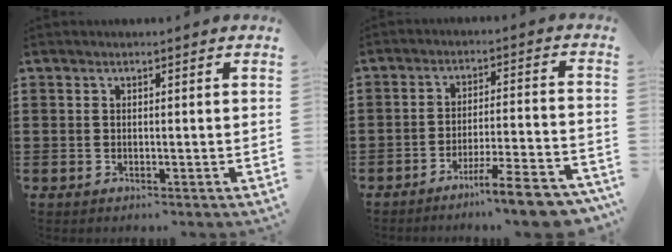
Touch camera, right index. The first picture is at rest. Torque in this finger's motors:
{"motor_torque": [1.78, -0.36, 0.37, 0.16]}